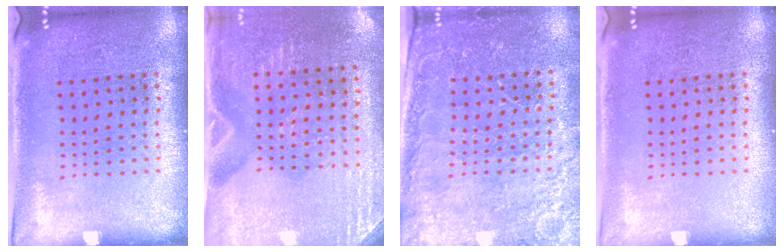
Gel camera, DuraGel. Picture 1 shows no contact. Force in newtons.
{"total": 2.8, "press": 2.6, "slide": 1.0}
{"total": 2.8, "press": 2.8, "slide": 0.2}
{"total": 0.0}